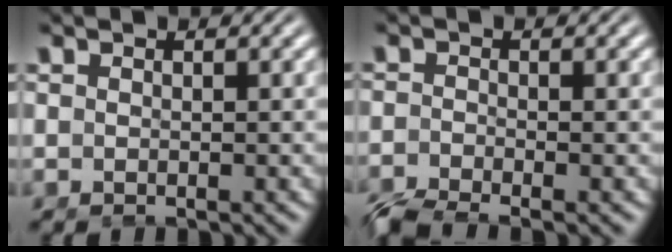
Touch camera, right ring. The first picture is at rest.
{"total": 3.8, "force": [-3.5, 0.7, 1.3], "torque": [-0.015, -0.015, -0.053]}